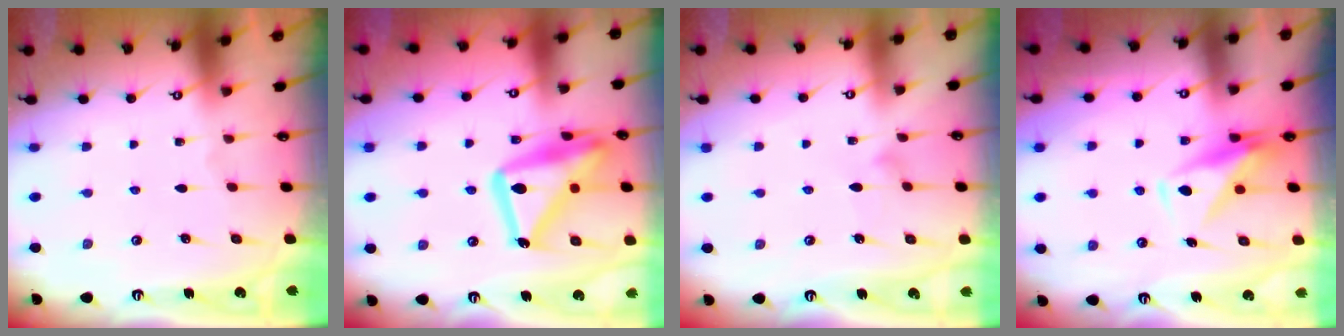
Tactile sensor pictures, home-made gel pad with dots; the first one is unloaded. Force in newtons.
{"total": 21.3, "press": 21.2, "slide": 1.5}
{"total": 5.9, "press": 5.9, "slide": 0.3}
{"total": 8.8, "press": 8.8, "slide": 0.8}